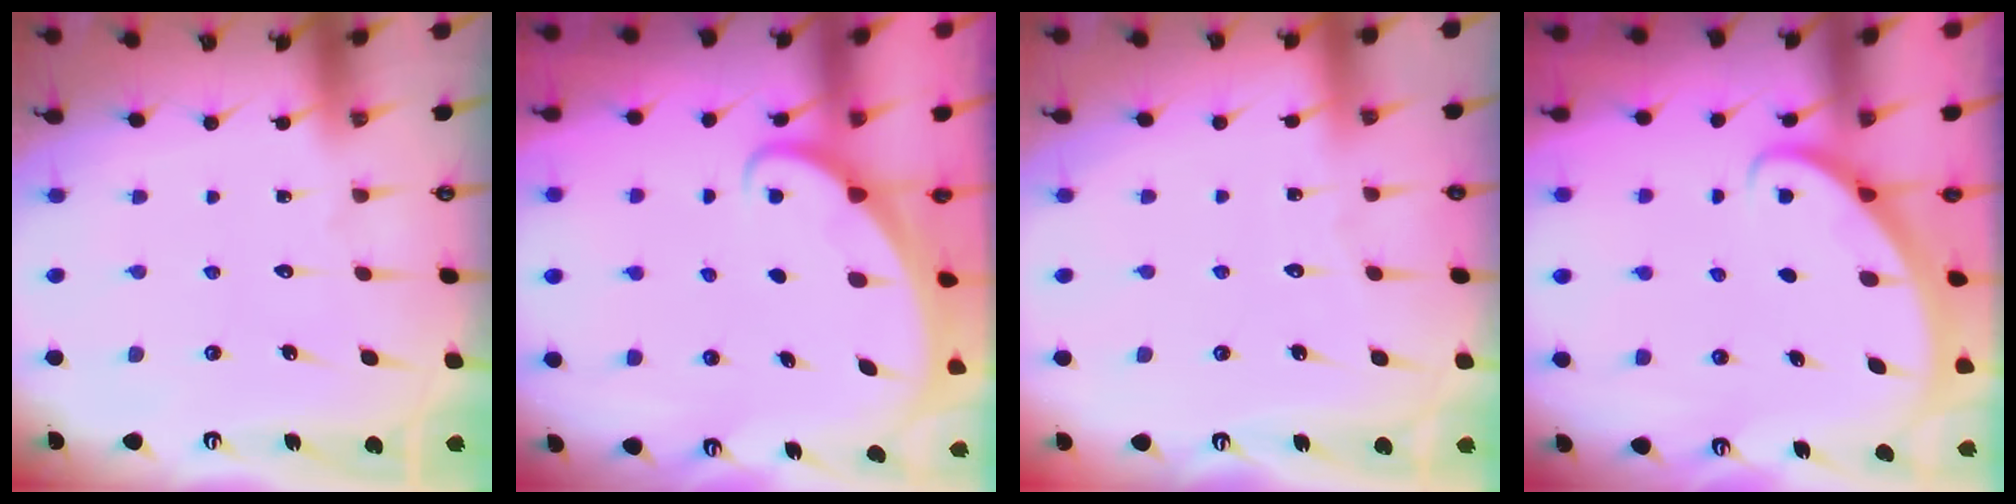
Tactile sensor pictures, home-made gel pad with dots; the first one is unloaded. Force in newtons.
{"total": 1.6, "press": 1.6, "slide": 0.0}
{"total": 1.7, "press": 1.7, "slide": 0.2}
{"total": 2.8, "press": 2.8, "slide": 0.2}